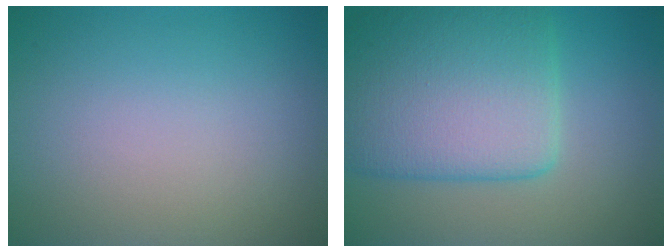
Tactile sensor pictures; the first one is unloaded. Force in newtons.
{"total": 8.6, "press": 8.6, "slide": 0.3}